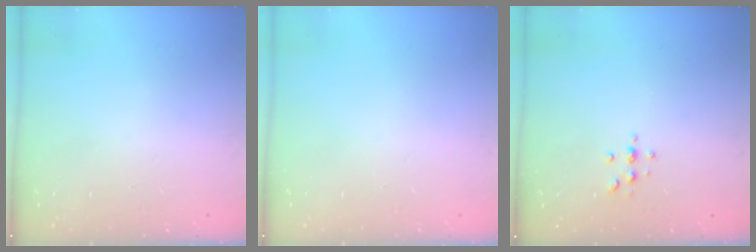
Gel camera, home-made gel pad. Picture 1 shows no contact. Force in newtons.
{"total": 0.0}
{"total": 2.7, "press": 2.7, "slide": 0.3}